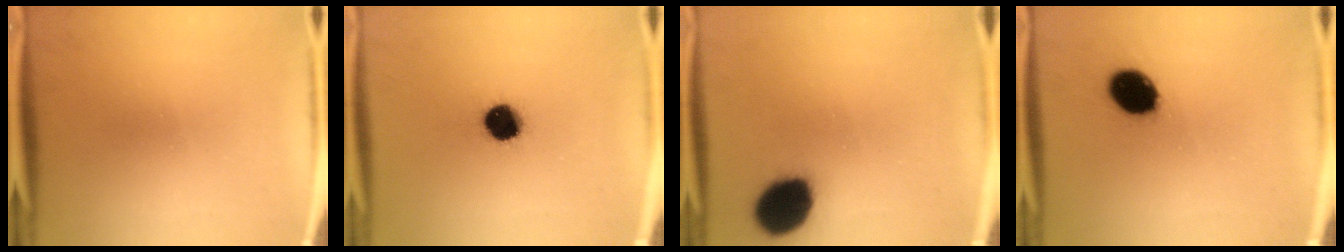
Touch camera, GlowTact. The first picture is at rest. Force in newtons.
{"total": 10.0}
{"total": 15.3}
{"total": 11.5}